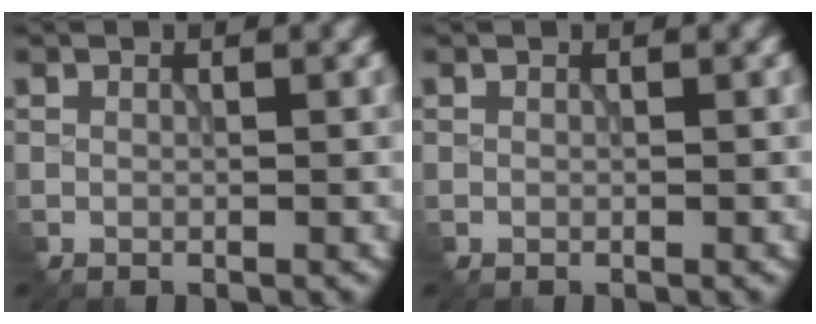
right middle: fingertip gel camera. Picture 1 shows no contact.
{"total": 0.0}